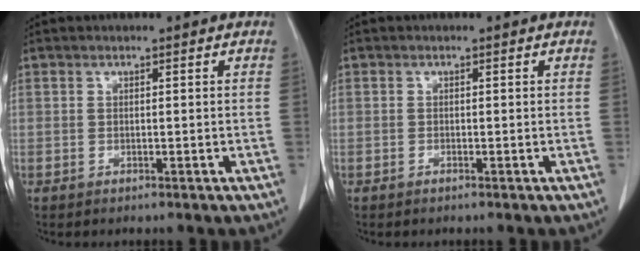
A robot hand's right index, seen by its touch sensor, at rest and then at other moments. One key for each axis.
{"total": 0.0}